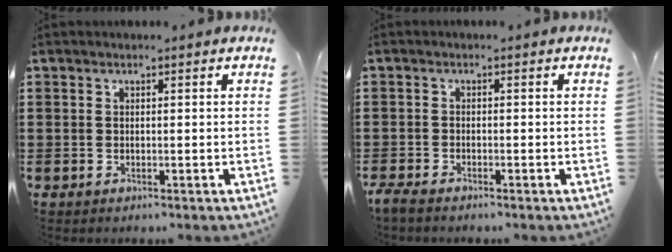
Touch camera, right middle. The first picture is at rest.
{"total": 1.7, "force": [-1.5, 0.3, 0.6], "torque": [-0.027, -0.003, -0.035]}